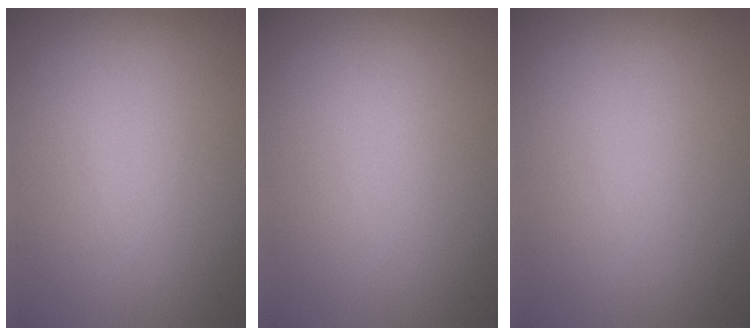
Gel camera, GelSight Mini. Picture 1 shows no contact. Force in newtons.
{"total": 0.0}
{"total": 0.0}